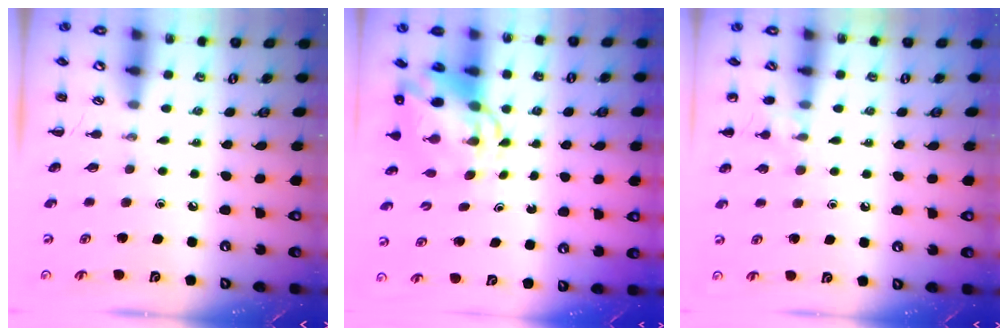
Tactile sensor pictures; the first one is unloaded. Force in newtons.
{"total": 6.9, "press": 6.7, "slide": 1.8}
{"total": 7.3, "press": 7.0, "slide": 2.1}